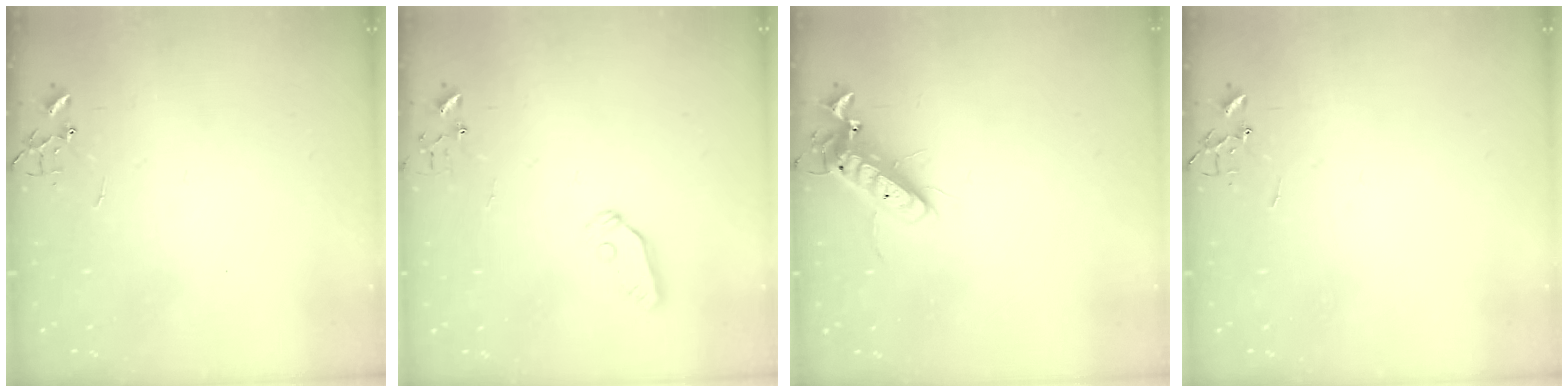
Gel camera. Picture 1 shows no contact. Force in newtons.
{"total": 6.5, "press": 6.5, "slide": 0.2}
{"total": 12.2, "press": 12.0, "slide": 2.3}
{"total": 0.0}